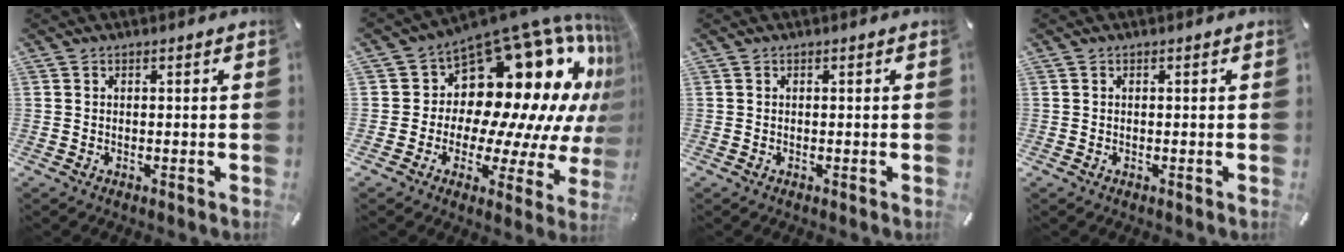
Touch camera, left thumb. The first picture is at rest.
{"total": 21.6, "force": [10.6, 12.8, 13.7], "torque": [-0.193, -0.128, 0.200]}
{"total": 0.0}
{"total": 0.0}